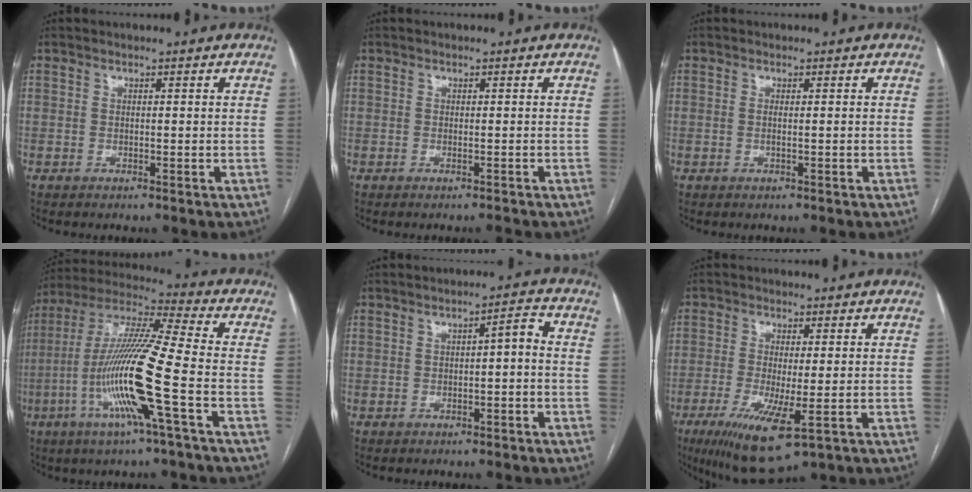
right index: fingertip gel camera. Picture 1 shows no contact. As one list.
[{"total": 0.8, "force": [-0.7, -0.4, -0.1], "torque": [-0.001, -0.003, -0.008]}, {"total": 1.0, "force": [-0.1, 0.0, 1.0], "torque": [-0.022, -0.001, 0.000]}, {"total": 17.0, "force": [-5.2, -0.8, 16.2], "torque": [-0.323, -0.009, -0.110]}, {"total": 2.7, "force": [-0.5, 0.7, 2.6], "torque": [-0.037, 0.016, -0.007]}, {"total": 10.0, "force": [-4.4, 1.7, 8.8], "torque": [-0.159, -0.030, -0.068]}]